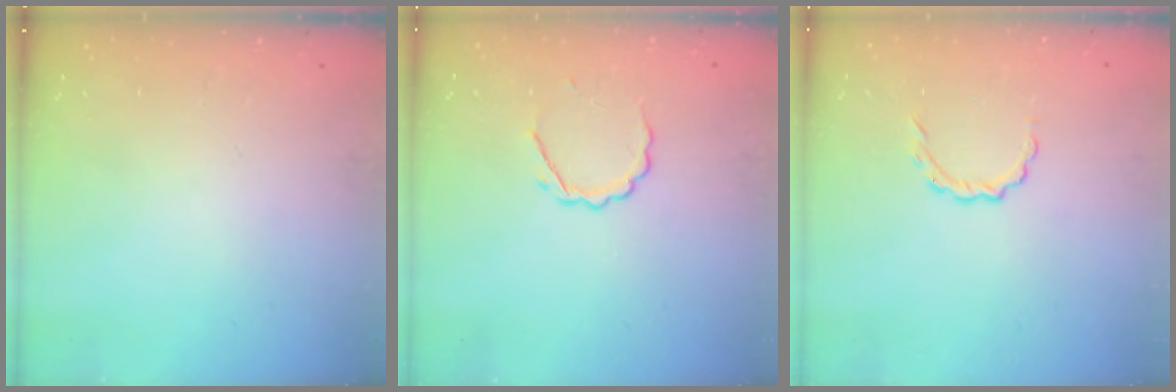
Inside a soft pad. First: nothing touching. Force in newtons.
{"total": 4.7, "press": 4.6, "slide": 0.8}
{"total": 3.3, "press": 3.1, "slide": 1.1}